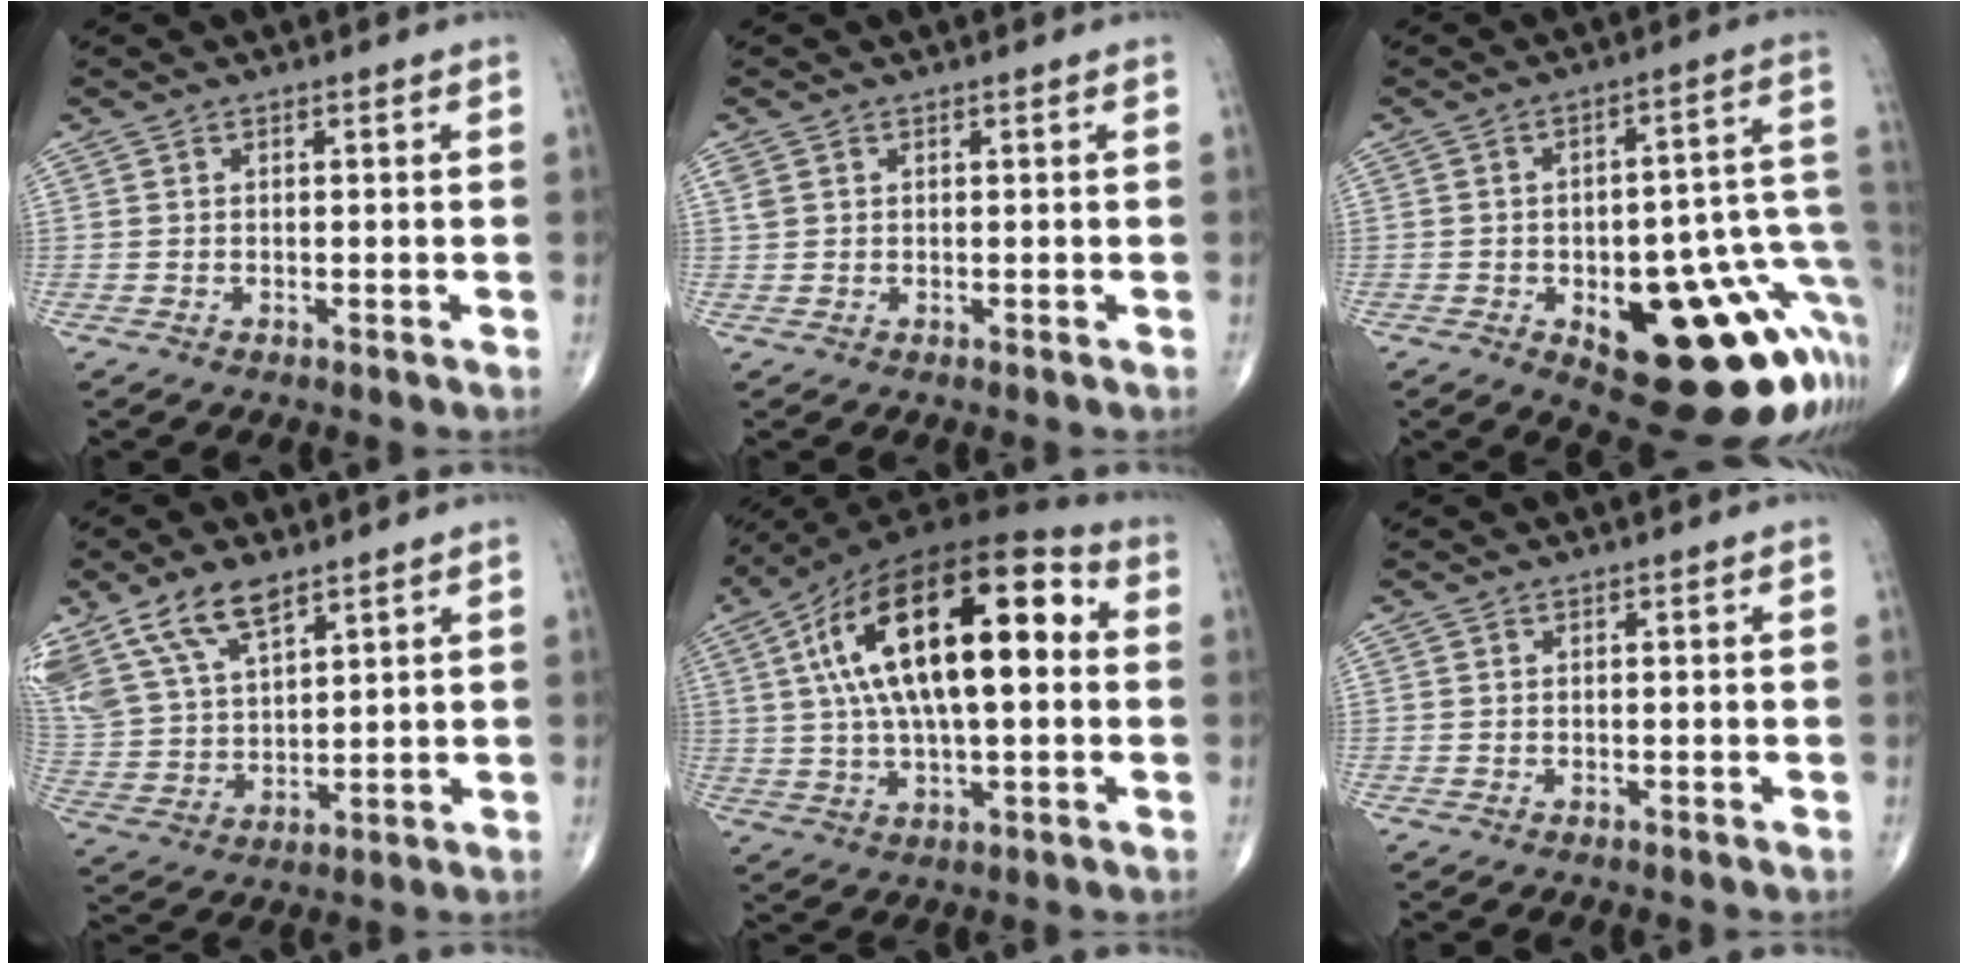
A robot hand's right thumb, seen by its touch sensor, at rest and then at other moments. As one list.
[{"total": 1.3, "force": [0.6, 0.9, 0.6], "torque": [-0.013, 0.007, 0.014]}, {"total": 25.9, "force": [-8.4, 10.8, 22.0], "torque": [-0.195, 0.048, -0.088]}, {"total": 15.3, "force": [9.9, 7.1, 9.2], "torque": [-0.178, -0.025, 0.203]}, {"total": 23.9, "force": [4.4, 10.2, 21.2], "torque": [-0.365, 0.028, 0.062]}, {"total": 0.0}]